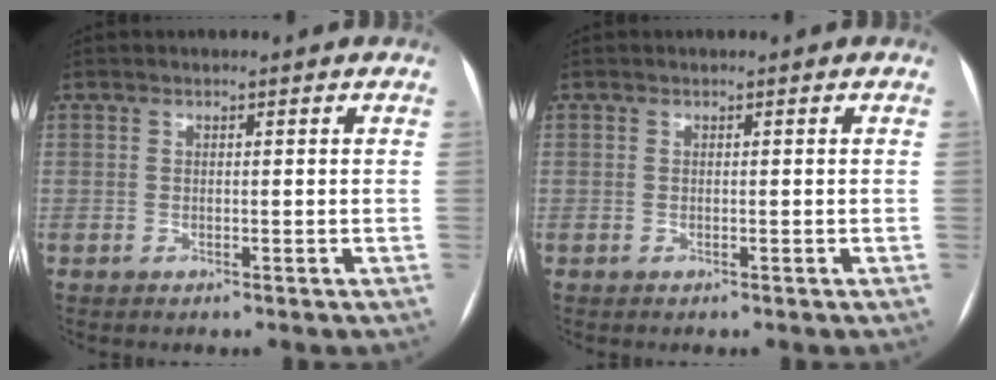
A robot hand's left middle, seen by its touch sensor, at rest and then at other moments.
{"total": 0.0}